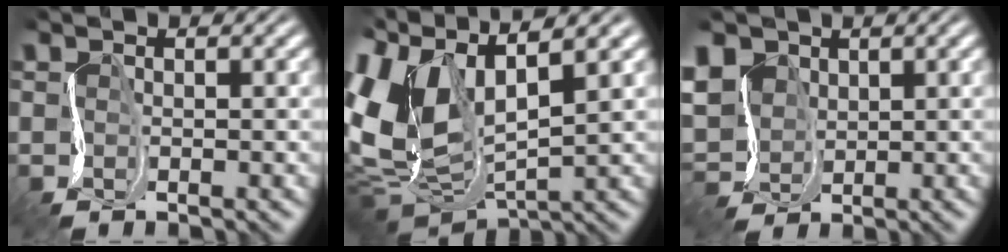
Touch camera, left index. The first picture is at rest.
{"total": 10.4, "force": [2.6, 5.6, 8.3], "torque": [-0.202, -0.005, 0.049]}
{"total": 4.5, "force": [1.2, 3.7, 2.3], "torque": [-0.066, 0.005, 0.016]}